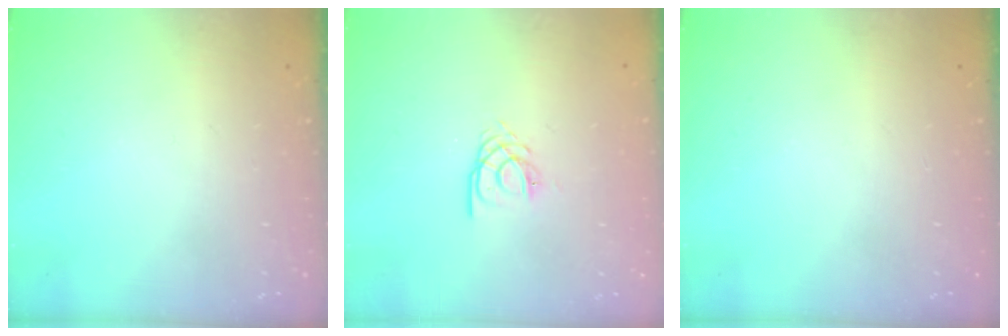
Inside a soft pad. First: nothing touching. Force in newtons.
{"total": 2.1, "press": 2.1, "slide": 0.3}
{"total": 0.0}